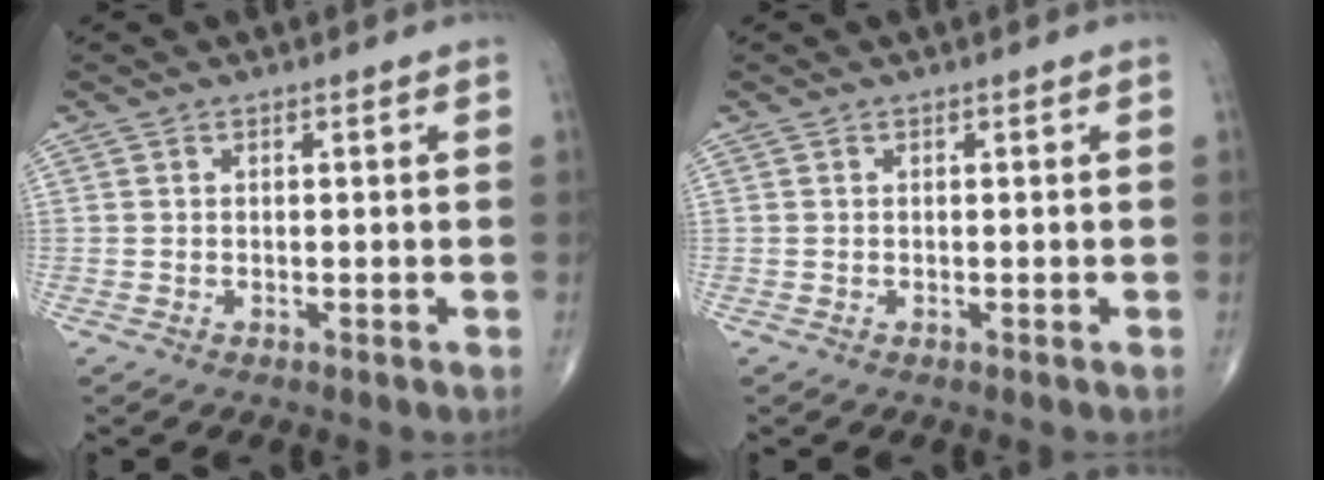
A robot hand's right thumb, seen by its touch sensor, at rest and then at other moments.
{"total": 0.0}